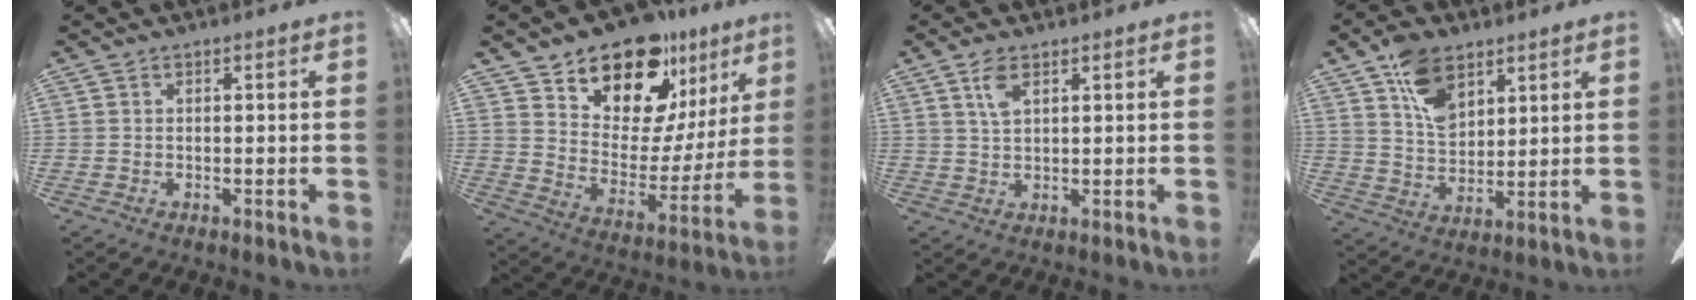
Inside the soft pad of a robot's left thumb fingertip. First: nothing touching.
{"total": 18.9, "force": [14.7, 8.7, 8.1], "torque": [-0.136, -0.112, 0.260]}
{"total": 4.6, "force": [2.5, 2.1, 3.2], "torque": [-0.064, 0.002, 0.042]}
{"total": 11.5, "force": [6.4, 7.2, 6.1], "torque": [-0.105, -0.016, 0.122]}